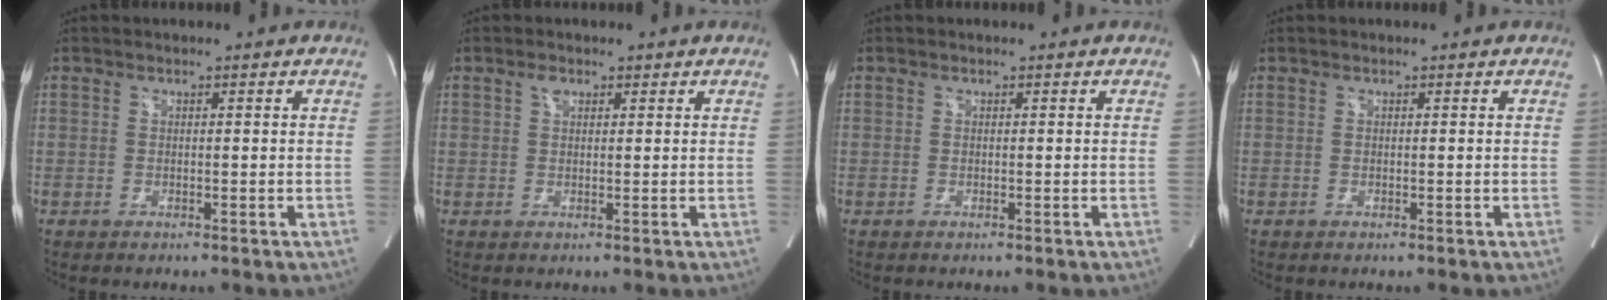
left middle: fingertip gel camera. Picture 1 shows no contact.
{"total": 1.4, "force": [0.8, 0.8, 0.8], "torque": [-0.018, 0.007, 0.014]}
{"total": 0.0}
{"total": 0.0}